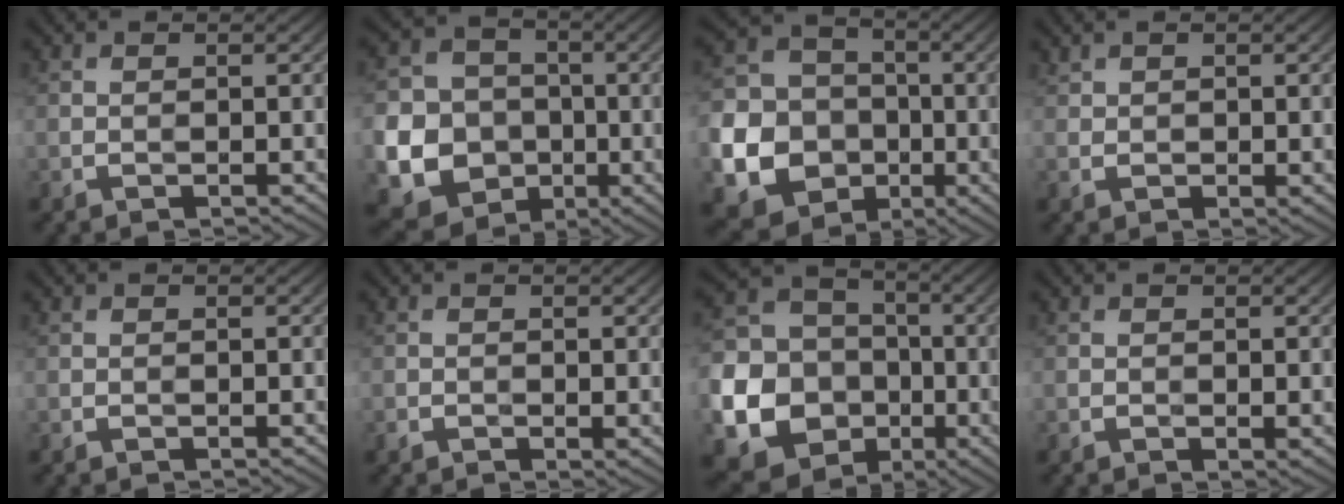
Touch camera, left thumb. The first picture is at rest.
{"total": 14.3, "force": [-3.6, 13.1, 4.5], "torque": [-0.152, -0.046, -0.071]}
{"total": 16.0, "force": [-4.4, 14.2, 5.9], "torque": [-0.185, -0.050, -0.094]}
{"total": 1.3, "force": [0.7, 1.0, 0.5], "torque": [-0.010, -0.002, 0.018]}
{"total": 0.0}
{"total": 1.1, "force": [-0.2, 0.6, 0.9], "torque": [-0.012, -0.004, -0.001]}
{"total": 18.5, "force": [-5.1, 16.4, 6.8], "torque": [-0.219, -0.036, -0.108]}
{"total": 0.8, "force": [0.1, 0.3, 0.7], "torque": [-0.011, -0.004, 0.002]}